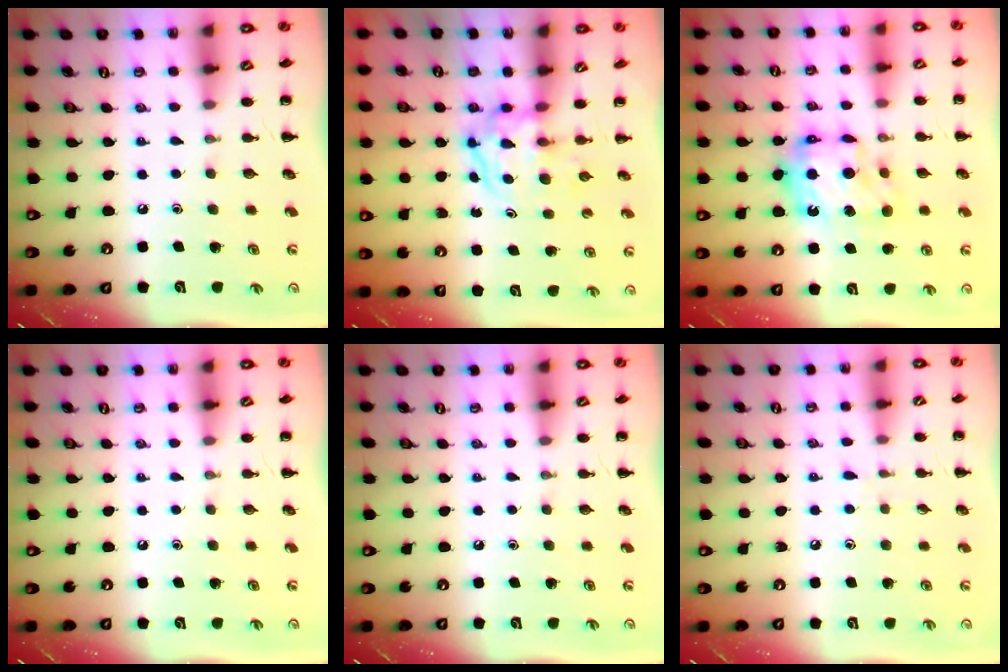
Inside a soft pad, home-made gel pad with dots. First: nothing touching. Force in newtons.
{"total": 3.7, "press": 3.7, "slide": 0.4}
{"total": 12.2, "press": 12.2, "slide": 1.4}
{"total": 0.0}
{"total": 0.0}
{"total": 3.7, "press": 3.4, "slide": 1.5}